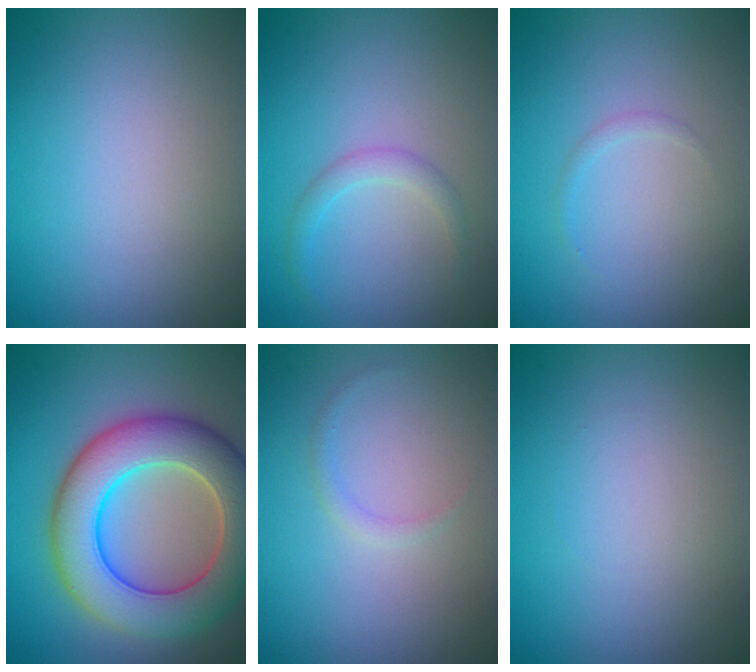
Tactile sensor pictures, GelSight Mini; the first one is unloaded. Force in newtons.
{"total": 1.4, "press": 1.4, "slide": 0.0}
{"total": 0.5, "press": 0.5, "slide": 0.1}
{"total": 10.0, "press": 10.0, "slide": 0.5}
{"total": 0.8, "press": 0.8, "slide": 0.2}
{"total": 0.0}